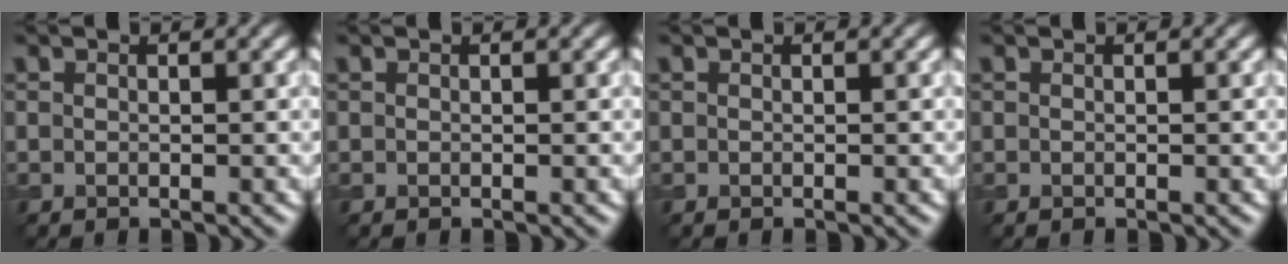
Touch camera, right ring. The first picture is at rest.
{"total": 0.0}
{"total": 0.0}
{"total": 0.0}